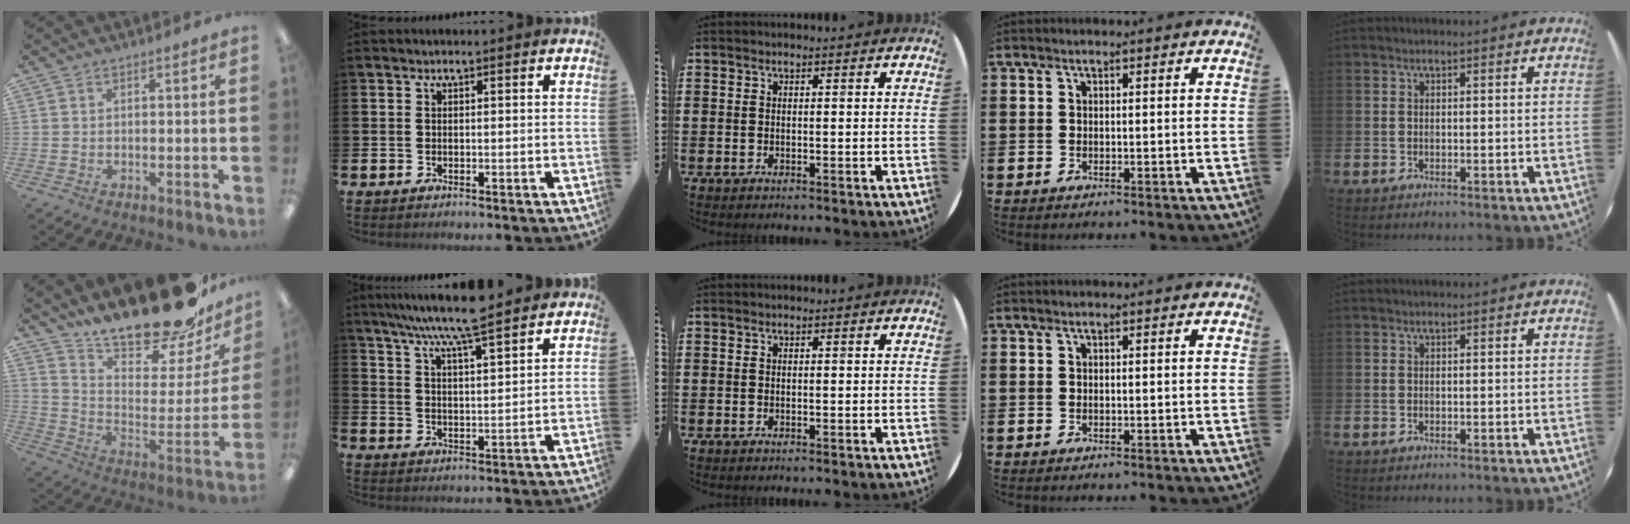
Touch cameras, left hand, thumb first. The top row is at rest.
{"thumb": {"total": 21.3, "force": [18.8, 5.6, 8.4], "torque": [-0.113, -0.151, 0.317]}, "index": {"total": 8.1, "force": [7.5, 0.2, 3.1], "torque": [-0.080, -0.039, 0.132]}}